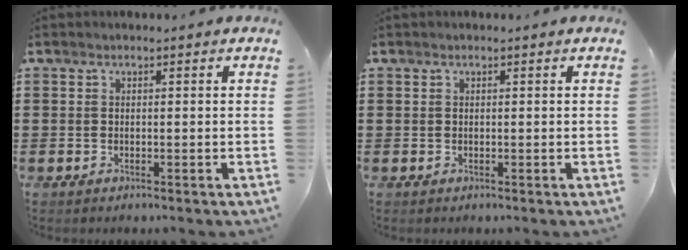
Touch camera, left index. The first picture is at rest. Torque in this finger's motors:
{"motor_torque": [0.14, 0.14, -0.01, -0.01]}